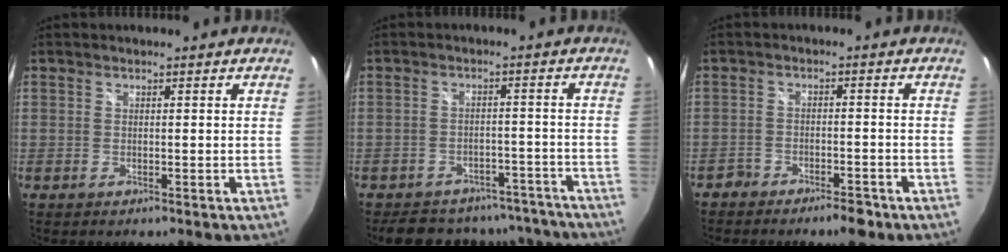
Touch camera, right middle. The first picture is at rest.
{"total": 16.9, "force": [-14.6, 6.9, 4.9], "torque": [-0.102, 0.034, -0.172]}
{"total": 5.4, "force": [-4.5, 2.1, 2.3], "torque": [-0.058, 0.007, -0.067]}